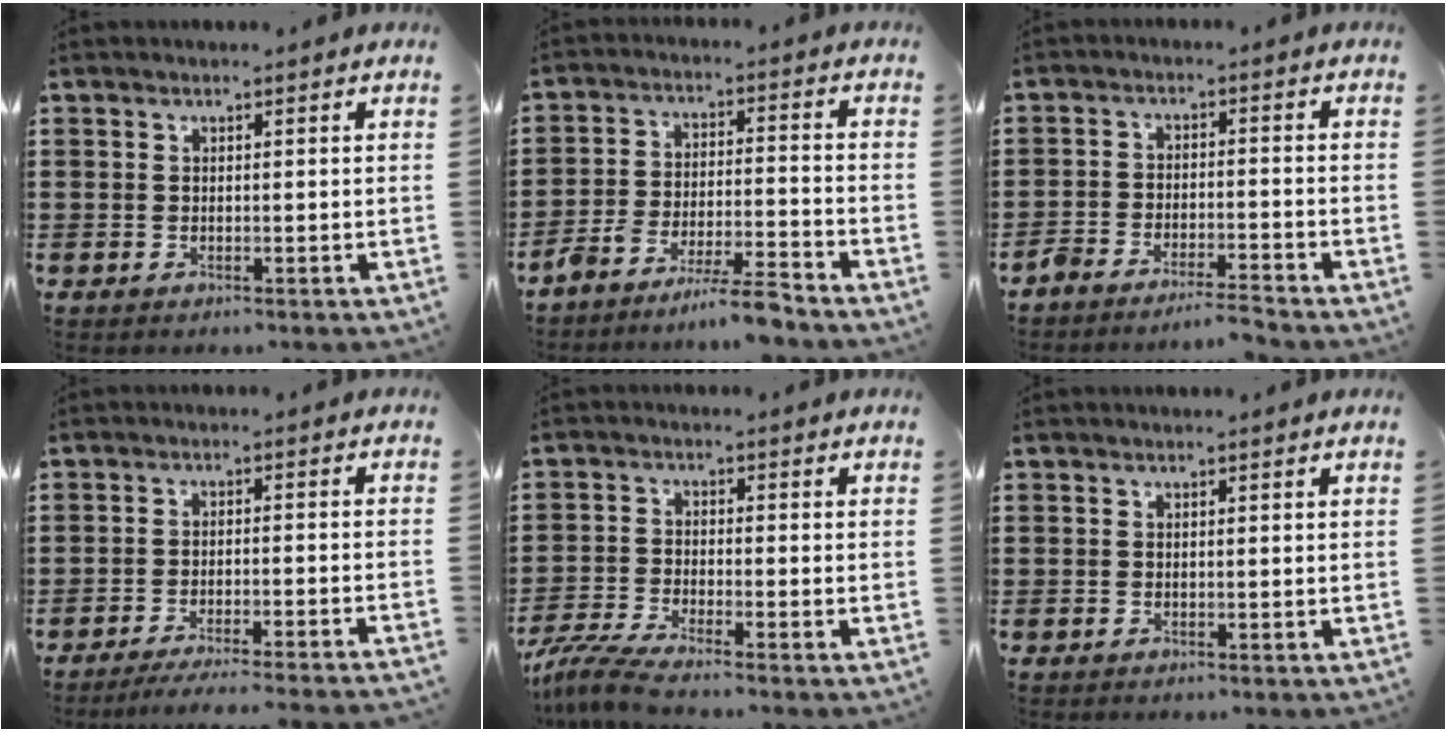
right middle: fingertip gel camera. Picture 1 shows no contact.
{"total": 7.0, "force": [-6.7, -0.4, 1.9], "torque": [-0.036, -0.004, -0.130]}
{"total": 4.2, "force": [-4.1, -0.1, 0.5], "torque": [-0.017, -0.001, -0.088]}
{"total": 3.5, "force": [-3.3, -0.4, 1.2], "torque": [-0.019, -0.002, -0.067]}
{"total": 4.6, "force": [-4.1, 0.0, 2.2], "torque": [-0.066, -0.018, -0.085]}
{"total": 0.0}